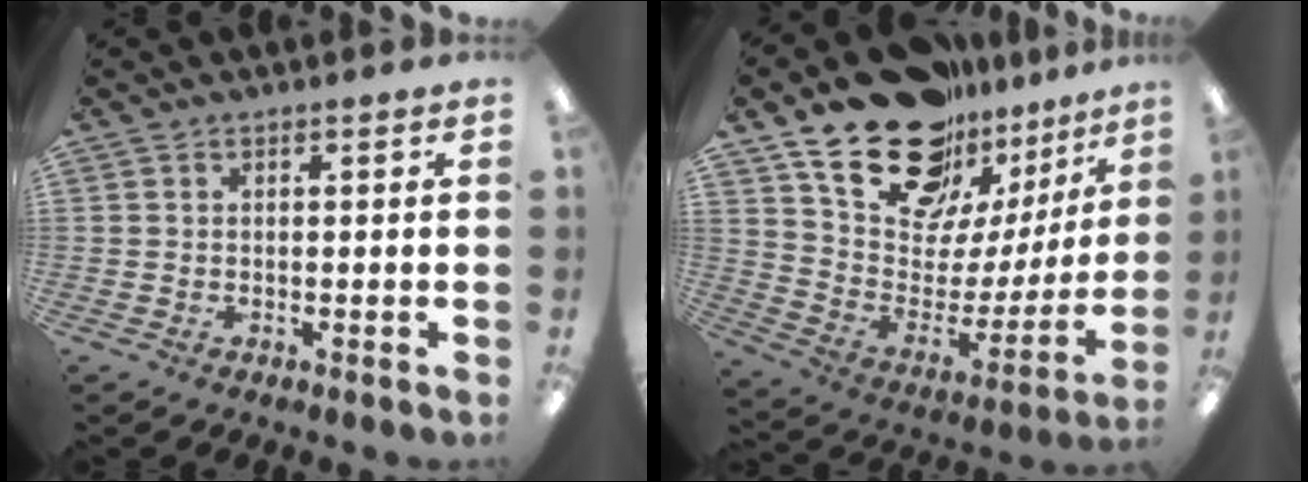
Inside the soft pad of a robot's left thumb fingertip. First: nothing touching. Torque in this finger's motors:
{"motor_torque": [0.80, 0.64, 1.00, -1.77, 0.40]}